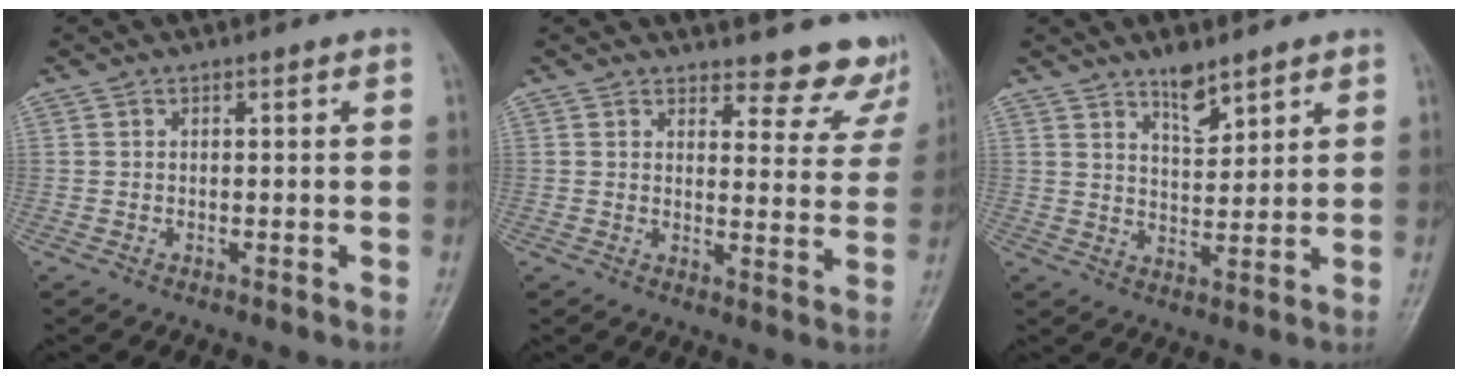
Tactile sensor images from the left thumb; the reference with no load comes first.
{"total": 10.6, "force": [9.9, 3.6, 1.0], "torque": [0.033, -0.086, 0.093]}
{"total": 5.8, "force": [4.3, 2.3, 3.2], "torque": [-0.035, -0.035, 0.075]}